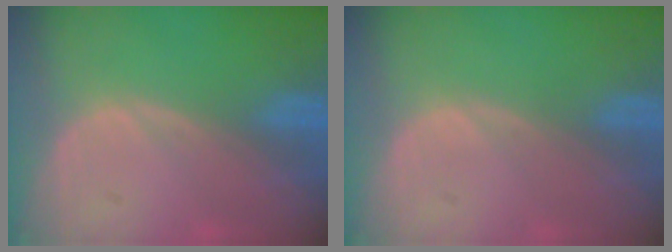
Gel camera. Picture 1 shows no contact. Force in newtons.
{"total": 0.0}